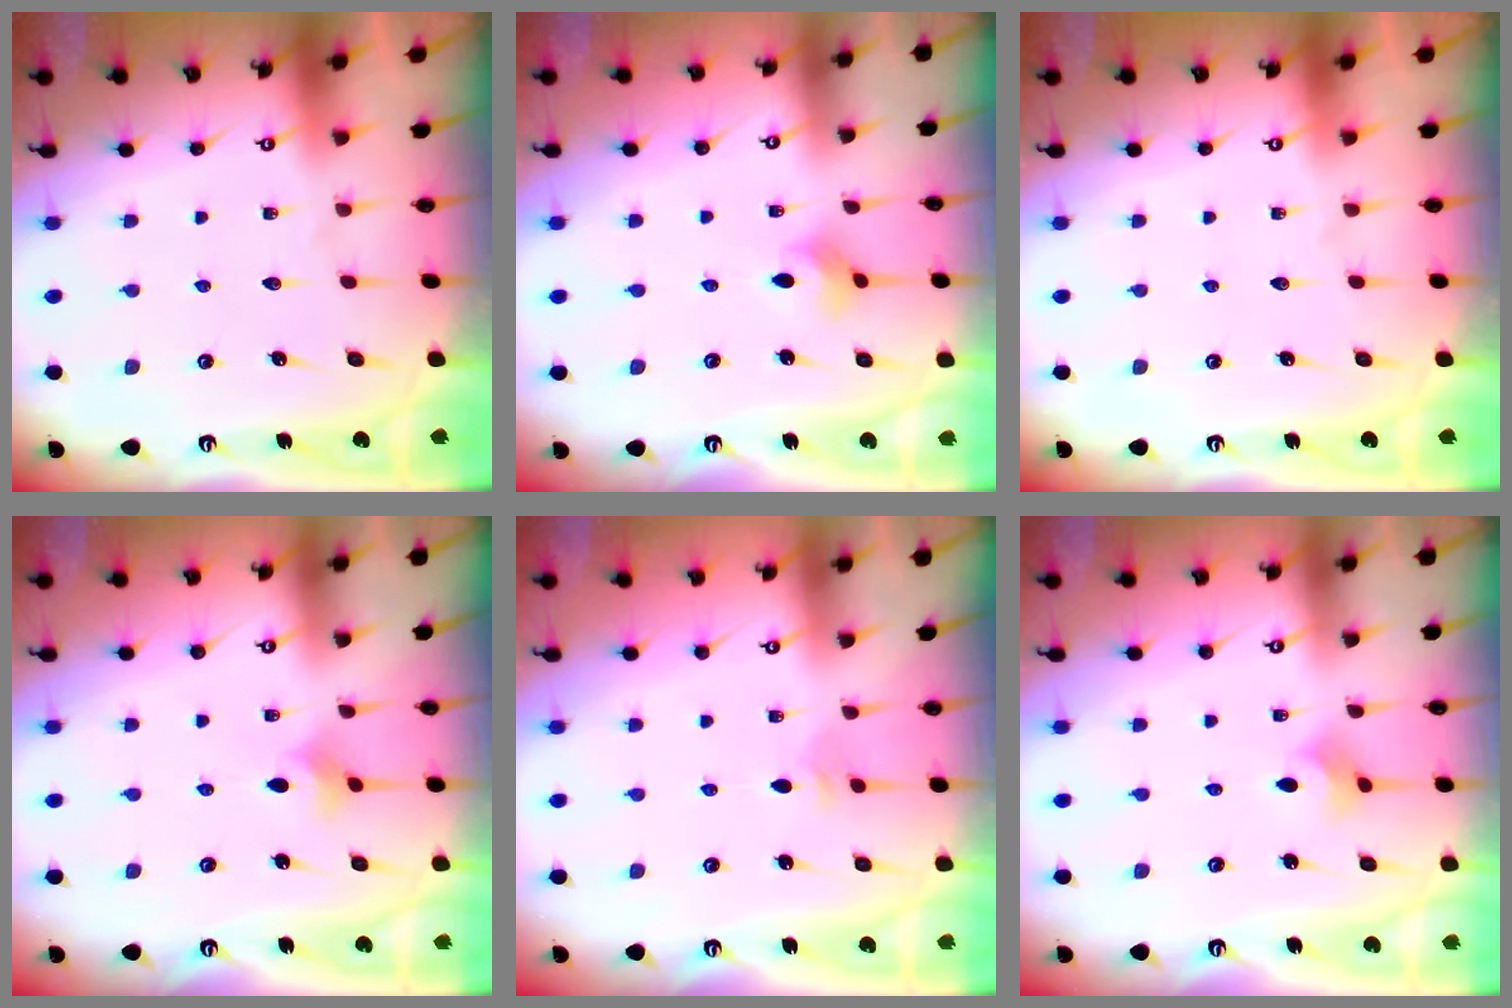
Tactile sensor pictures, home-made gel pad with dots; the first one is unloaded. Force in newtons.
{"total": 2.9, "press": 2.9, "slide": 0.4}
{"total": 0.0}
{"total": 2.9, "press": 2.9, "slide": 0.5}
{"total": 2.6, "press": 2.5, "slide": 0.5}
{"total": 3.2, "press": 3.2, "slide": 0.2}